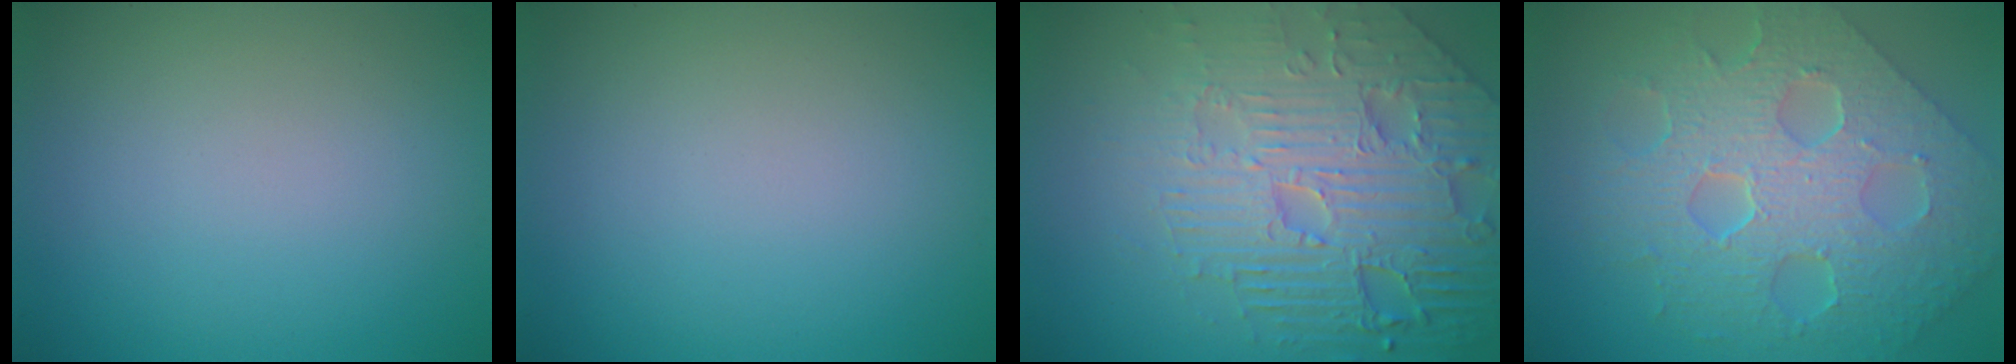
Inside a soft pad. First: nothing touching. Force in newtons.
{"total": 0.0}
{"total": 8.8, "press": 6.3, "slide": 6.2}
{"total": 8.8, "press": 6.4, "slide": 6.1}